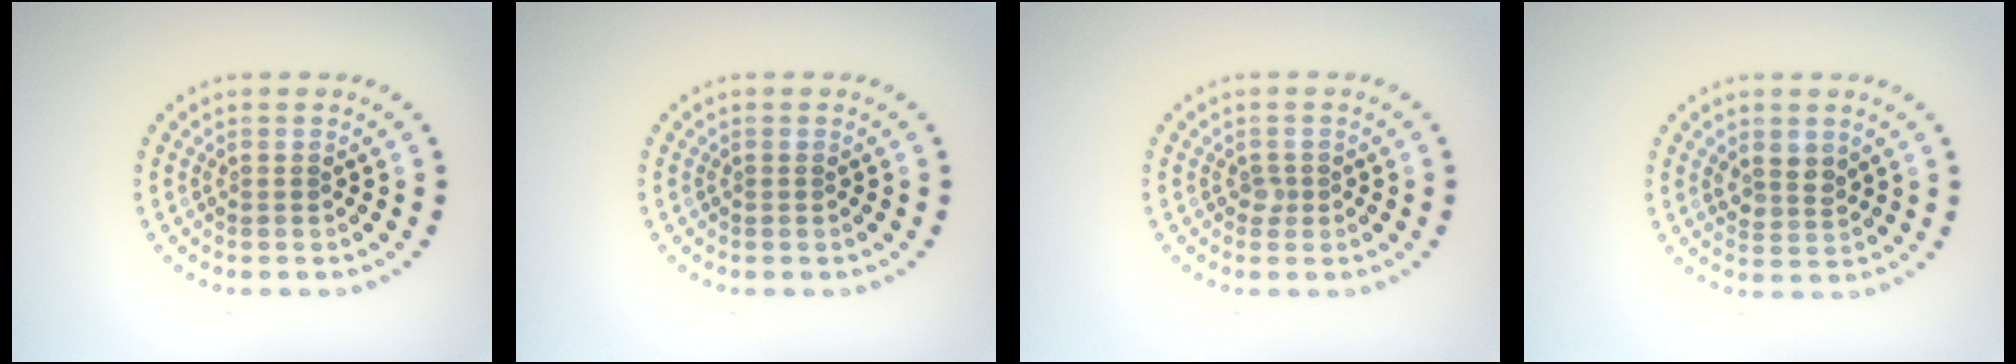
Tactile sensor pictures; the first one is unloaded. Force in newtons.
{"total": 0.0}
{"total": 0.8, "press": 0.5, "slide": 0.6}
{"total": 2.0, "press": 1.8, "slide": 0.9}